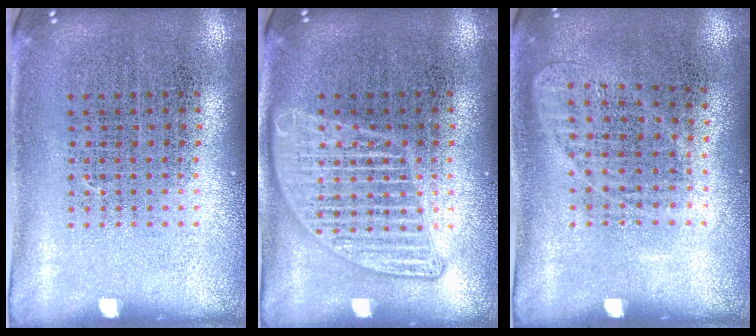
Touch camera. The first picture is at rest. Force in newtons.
{"total": 2.8, "press": 2.7, "slide": 0.3}
{"total": 0.9, "press": 0.8, "slide": 0.4}